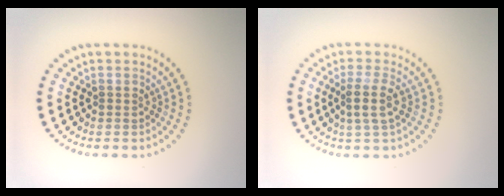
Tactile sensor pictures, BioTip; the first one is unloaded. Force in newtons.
{"total": 2.5, "press": 2.1, "slide": 1.4}